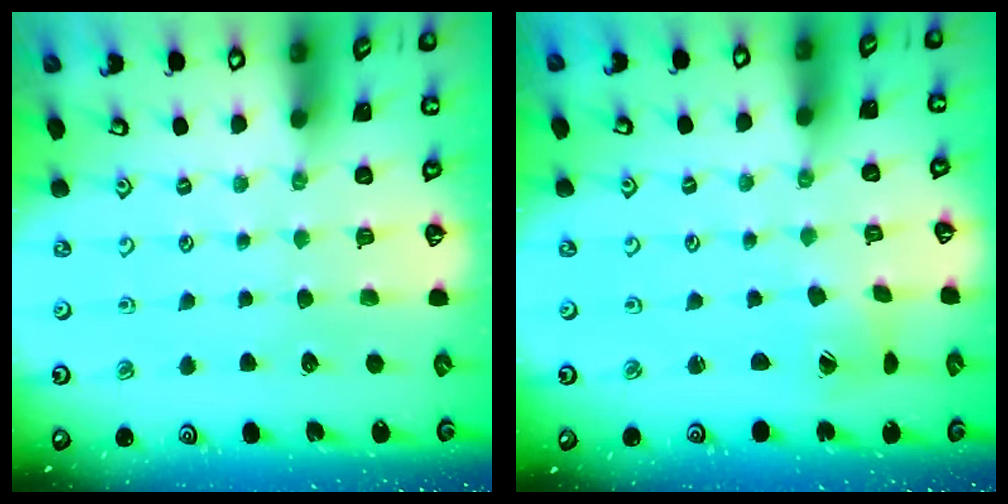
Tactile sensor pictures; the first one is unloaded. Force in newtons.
{"total": 2.2, "press": 2.2, "slide": 0.3}